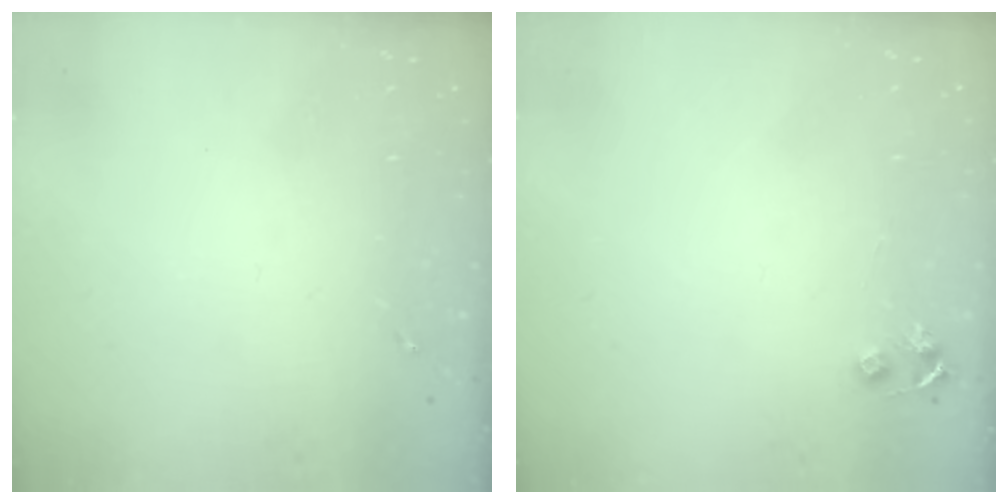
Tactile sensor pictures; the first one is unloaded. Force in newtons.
{"total": 4.8, "press": 4.8, "slide": 0.6}